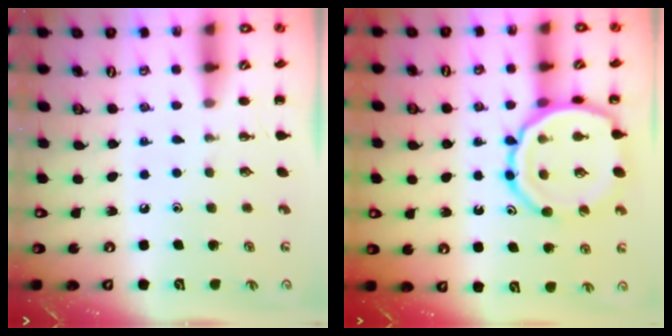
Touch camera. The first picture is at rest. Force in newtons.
{"total": 14.6, "press": 14.5, "slide": 1.8}